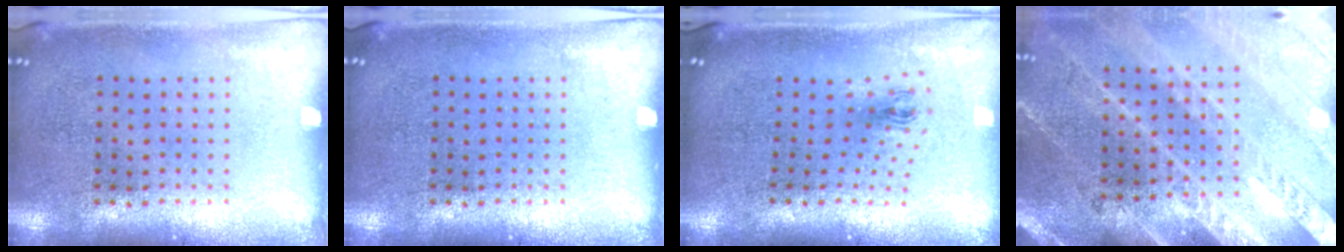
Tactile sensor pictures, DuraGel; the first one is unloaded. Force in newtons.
{"total": 0.0}
{"total": 0.9, "press": 0.4, "slide": 0.8}
{"total": 2.9, "press": 2.7, "slide": 1.1}